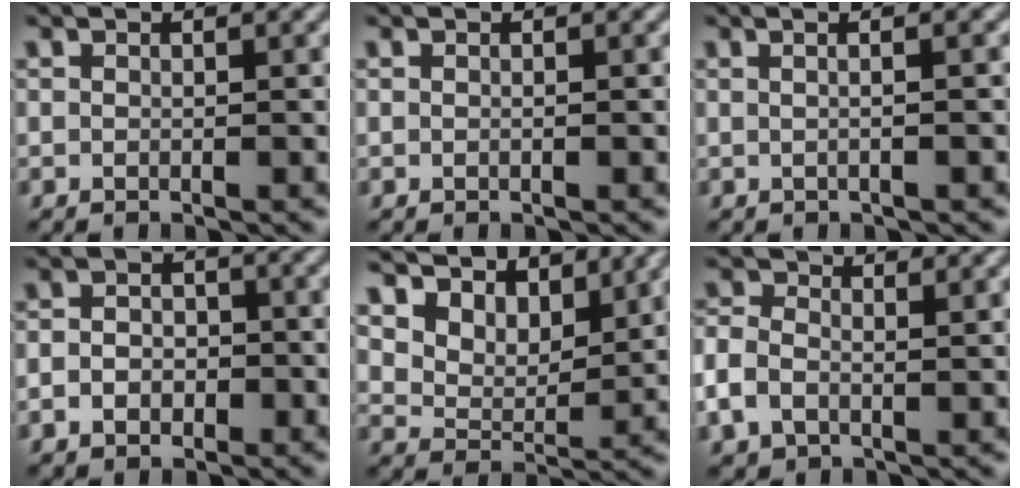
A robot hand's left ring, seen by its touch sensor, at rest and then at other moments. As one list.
[{"total": 0.0}, {"total": 3.6, "force": [1.1, 1.7, 3.0], "torque": [-0.011, 0.014, -0.021]}, {"total": 2.7, "force": [-1.0, 2.1, 1.4], "torque": [-0.026, 0.002, -0.024]}, {"total": 6.8, "force": [5.3, 3.5, 2.4], "torque": [-0.070, -0.017, 0.098]}, {"total": 3.5, "force": [-0.2, 2.7, 2.3], "torque": [-0.062, 0.001, -0.011]}]